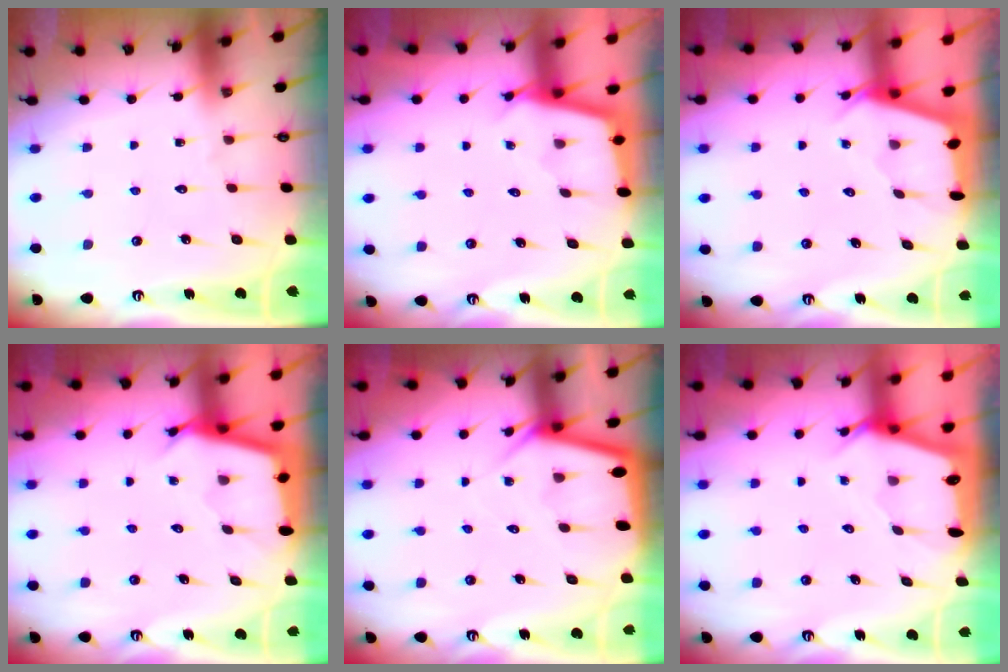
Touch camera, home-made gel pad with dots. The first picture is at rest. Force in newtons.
{"total": 2.5, "press": 2.5, "slide": 0.2}
{"total": 2.5, "press": 2.5, "slide": 0.3}
{"total": 2.8, "press": 2.8, "slide": 0.3}
{"total": 3.5, "press": 3.4, "slide": 0.4}
{"total": 2.3, "press": 2.3, "slide": 0.2}